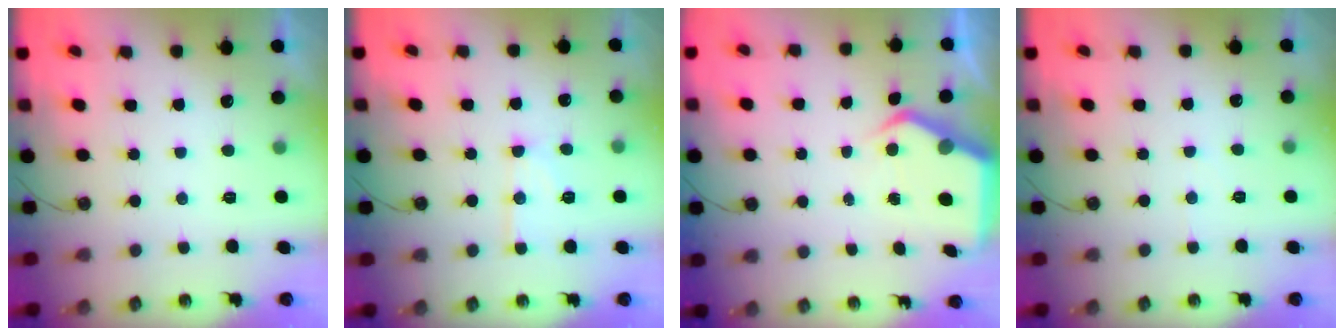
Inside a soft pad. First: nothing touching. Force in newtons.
{"total": 10.7, "press": 10.6, "slide": 0.9}
{"total": 4.9, "press": 4.9, "slide": 0.2}
{"total": 3.2, "press": 3.1, "slide": 0.7}